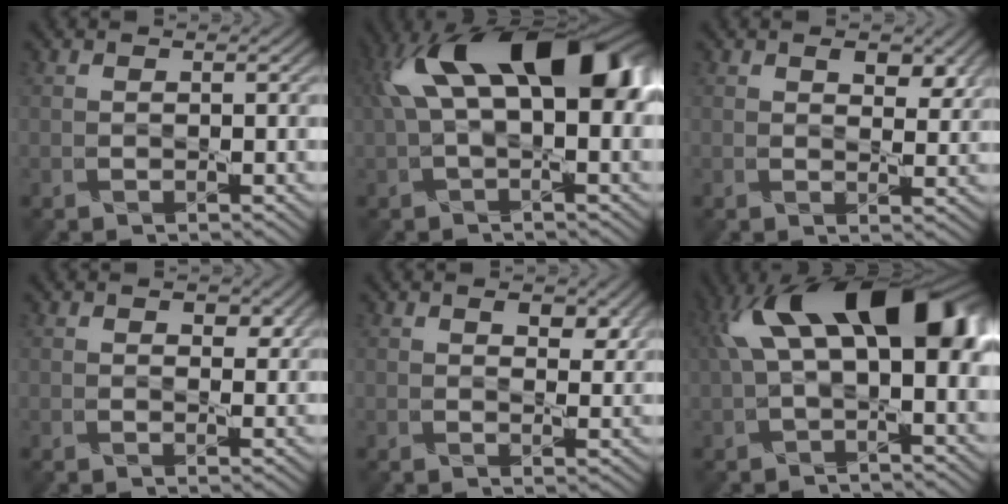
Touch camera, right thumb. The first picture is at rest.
{"total": 15.7, "force": [4.4, 8.0, 12.8], "torque": [-0.205, 0.004, 0.076]}
{"total": 3.7, "force": [2.0, 2.0, 2.5], "torque": [-0.044, -0.010, 0.034]}
{"total": 2.1, "force": [1.0, 1.2, 1.3], "torque": [-0.017, -0.007, 0.018]}
{"total": 3.3, "force": [1.7, 1.7, 2.2], "torque": [-0.036, -0.009, 0.030]}
{"total": 14.1, "force": [3.9, 6.7, 11.8], "torque": [-0.194, 0.006, 0.069]}